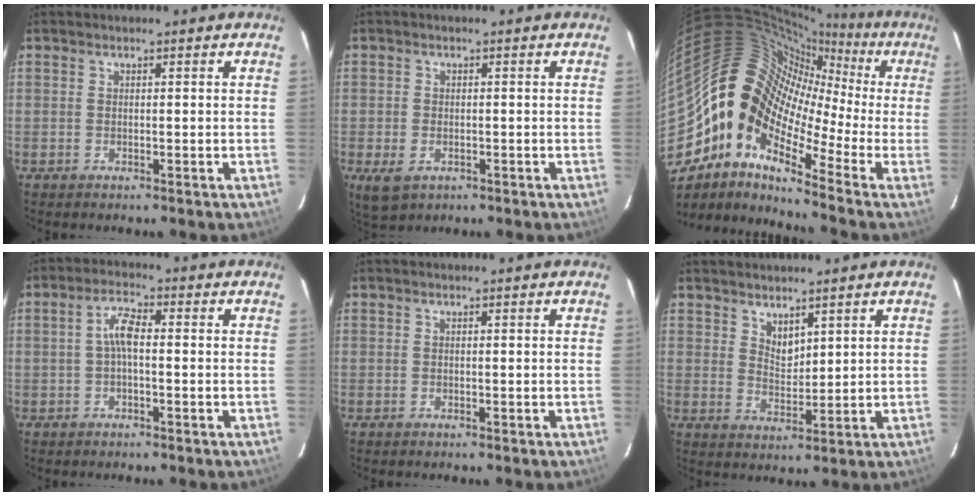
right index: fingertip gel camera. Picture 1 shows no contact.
{"total": 4.7, "force": [-1.8, 3.2, 2.8], "torque": [-0.060, -0.011, -0.028]}
{"total": 16.6, "force": [-3.6, 10.5, 12.3], "torque": [-0.191, 0.009, -0.093]}
{"total": 3.9, "force": [-0.3, 1.3, 3.6], "torque": [-0.075, 0.013, -0.008]}
{"total": 0.0}
{"total": 3.7, "force": [3.0, 1.6, 1.5], "torque": [-0.020, -0.004, 0.057]}